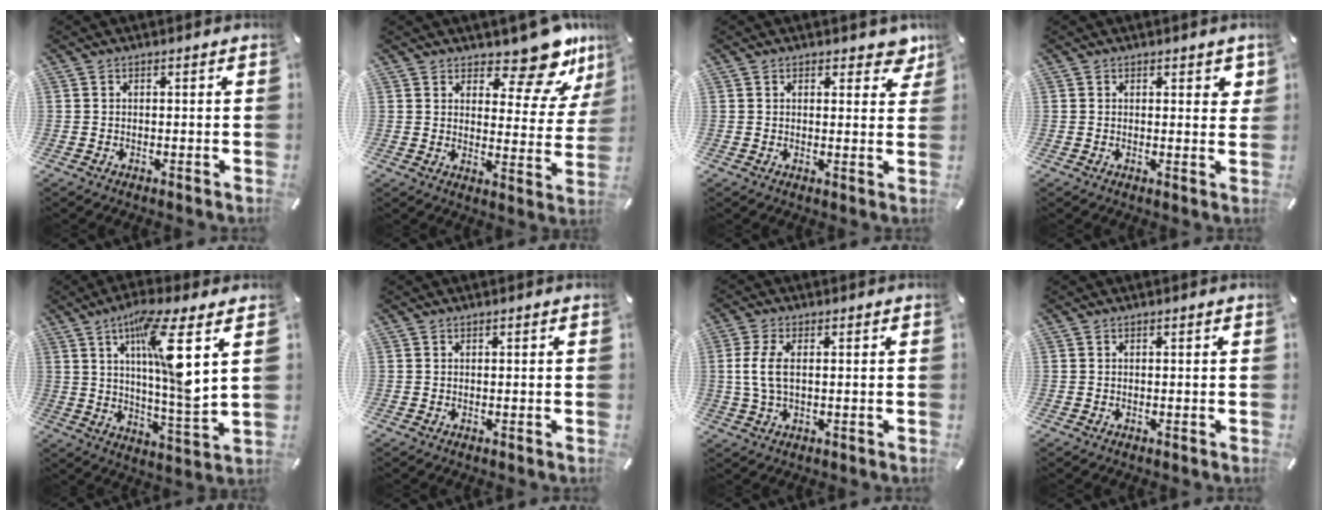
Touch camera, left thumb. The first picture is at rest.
{"total": 13.5, "force": [10.7, 5.0, 6.5], "torque": [-0.072, -0.097, 0.179]}
{"total": 4.3, "force": [2.9, 2.3, 2.3], "torque": [-0.021, -0.012, 0.046]}
{"total": 2.3, "force": [1.3, 1.3, 1.3], "torque": [-0.005, -0.004, 0.017]}
{"total": 15.6, "force": [6.4, 1.8, 14.1], "torque": [-0.233, -0.038, 0.088]}
{"total": 0.0}
{"total": 5.9, "force": [0.6, 2.7, 5.2], "torque": [-0.121, 0.001, 0.006]}
{"total": 0.0}